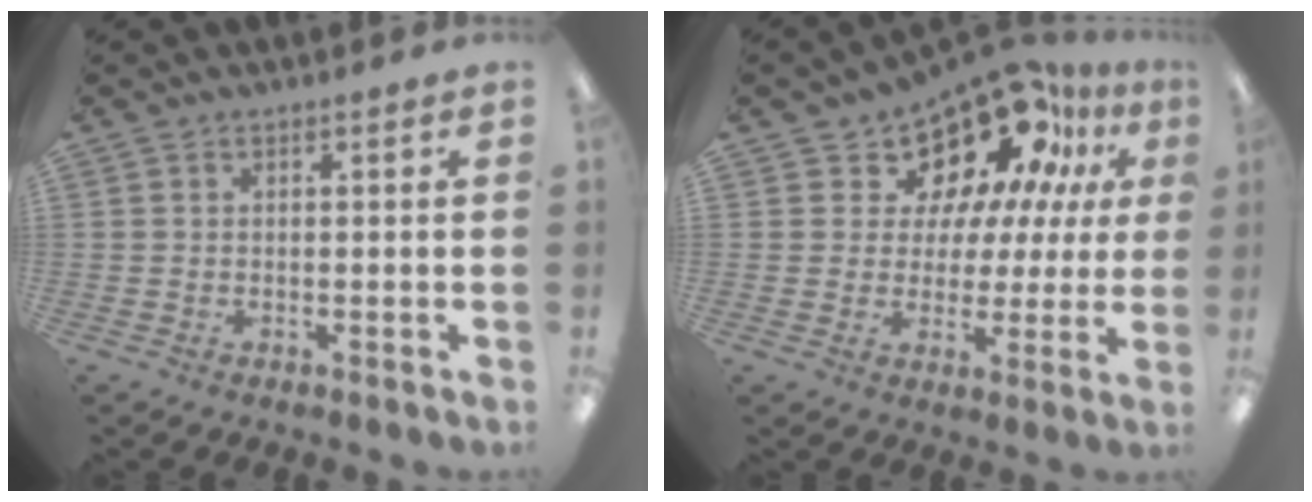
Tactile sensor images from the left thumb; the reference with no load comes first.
{"total": 16.0, "force": [12.6, 8.2, 5.5], "torque": [-0.105, -0.097, 0.223]}